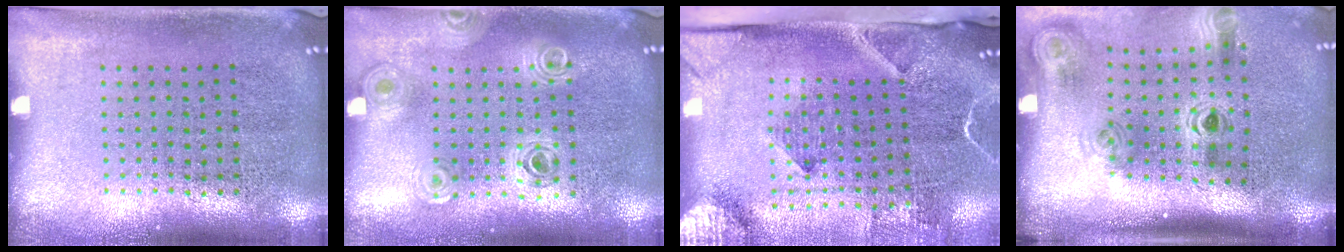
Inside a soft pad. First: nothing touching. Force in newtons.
{"total": 0.8, "press": 0.8, "slide": 0.1}
{"total": 3.1, "press": 2.2, "slide": 2.2}
{"total": 1.9, "press": 1.3, "slide": 1.5}